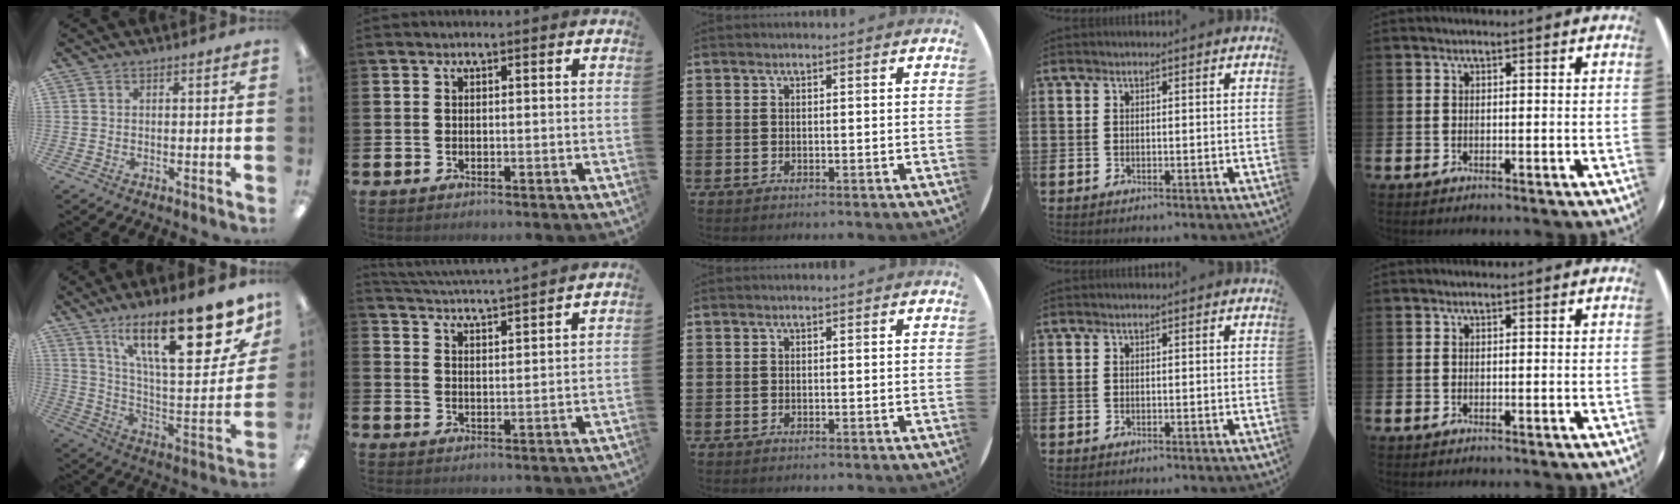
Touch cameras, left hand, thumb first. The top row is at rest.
{"thumb": {"total": 26.0, "force": [15.3, 8.1, 19.5], "torque": [-0.294, -0.093, 0.254]}, "index": {"total": 4.9, "force": [4.9, -0.5, 0.4], "torque": [-0.028, -0.034, 0.086]}}